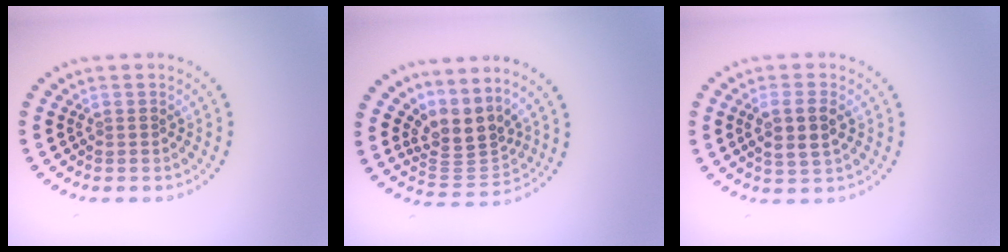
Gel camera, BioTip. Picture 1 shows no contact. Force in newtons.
{"total": 3.6, "press": 2.6, "slide": 2.5}
{"total": 3.0, "press": 2.9, "slide": 0.8}